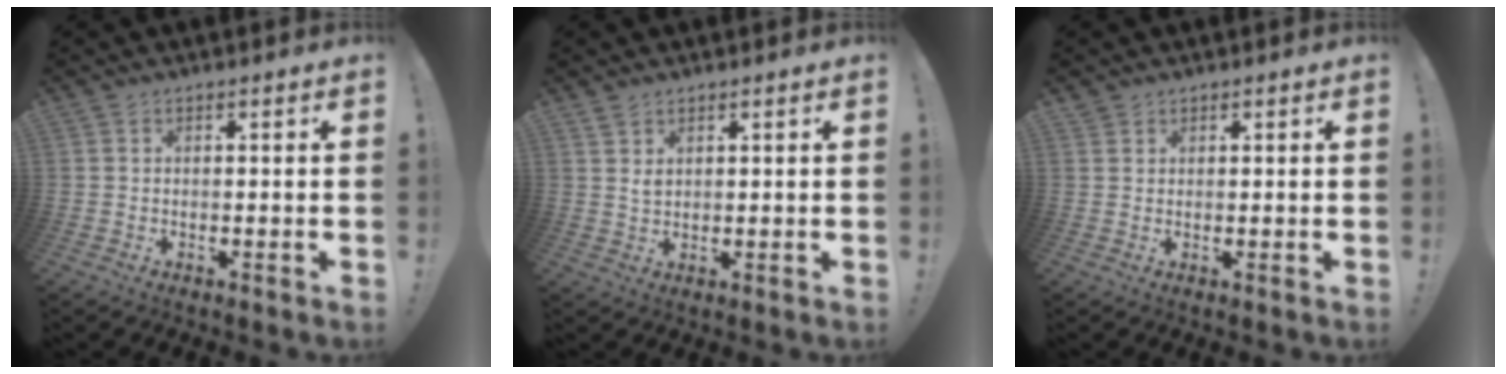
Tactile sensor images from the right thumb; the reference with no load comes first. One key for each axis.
{"total": 2.1, "fx": 1.5, "fy": 0.8, "fz": 1.1, "tx": -0.010, "ty": -0.010, "tz": 0.026}
{"total": 1.1, "fx": 0.9, "fy": 0.5, "fz": 0.1, "tx": -0.001, "ty": -0.004, "tz": 0.018}